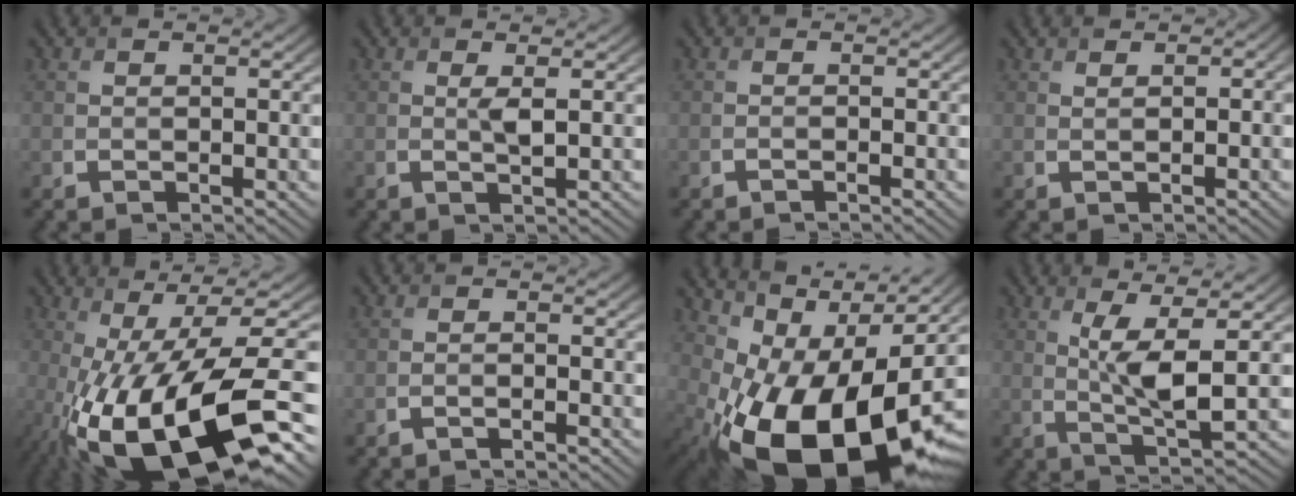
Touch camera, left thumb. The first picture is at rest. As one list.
[{"total": 1.2, "force": [0.3, 0.0, 1.1], "torque": [-0.030, 0.004, 0.003]}, {"total": 0.7, "force": [-0.7, 0.0, 0.0], "torque": [0.003, 0.001, -0.016]}, {"total": 1.6, "force": [0.7, 0.5, 1.4], "torque": [-0.015, -0.003, 0.004]}, {"total": 18.0, "force": [-7.2, 4.6, 15.9], "torque": [-0.283, -0.007, -0.119]}, {"total": 1.2, "force": [-1.2, 0.1, 0.4], "torque": [0.001, 0.002, -0.031]}, {"total": 17.3, "force": [-3.7, 8.0, 14.9], "torque": [-0.237, -0.018, -0.054]}, {"total": 5.2, "force": [0.9, 0.6, 5.1], "torque": [-0.112, 0.001, 0.028]}]